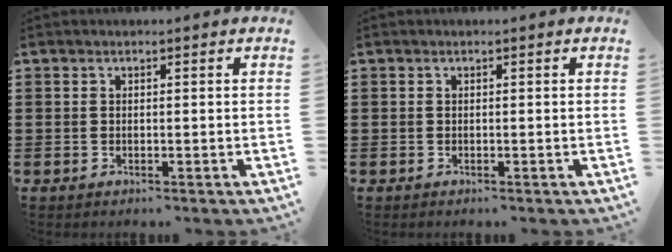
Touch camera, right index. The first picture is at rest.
{"total": 0.0}